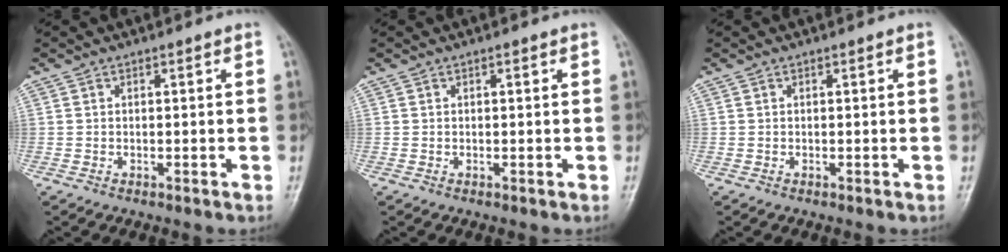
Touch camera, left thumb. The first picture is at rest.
{"total": 0.0}
{"total": 0.0}